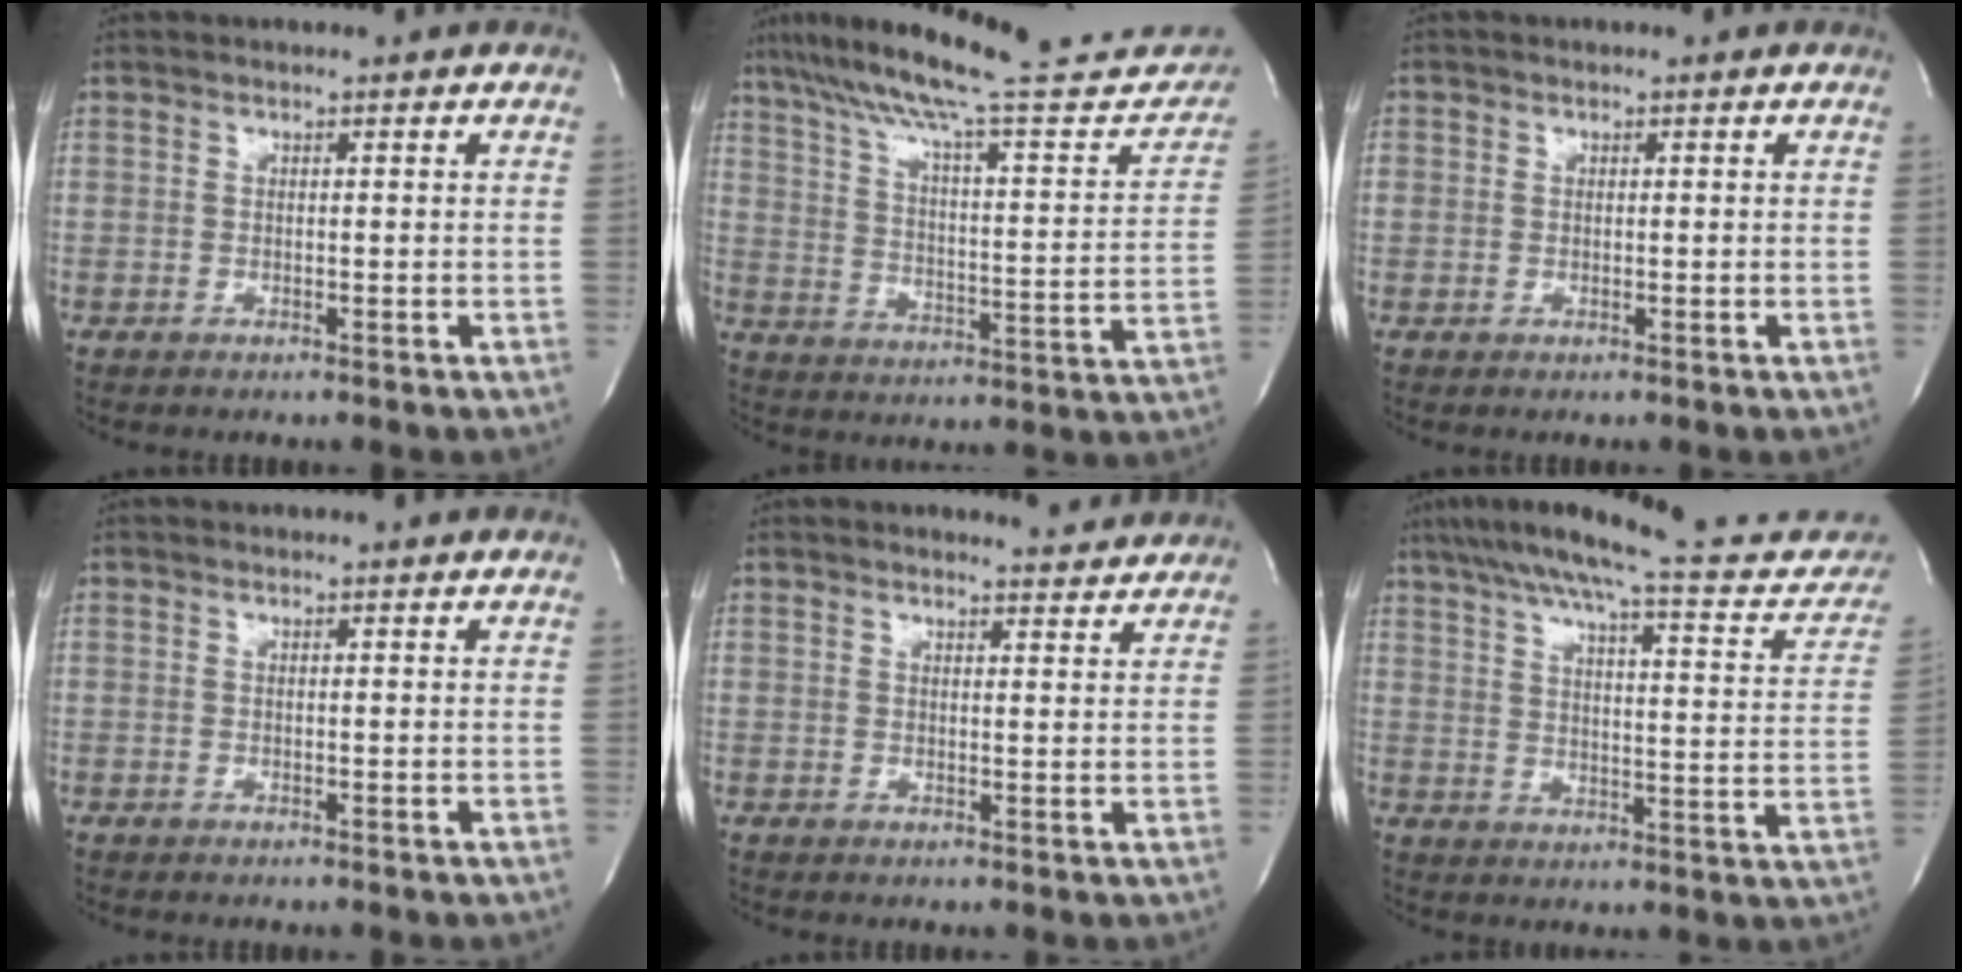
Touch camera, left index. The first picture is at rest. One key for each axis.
{"total": 27.6, "fx": 23.5, "fy": 3.7, "fz": 14.0, "tx": -0.215, "ty": -0.011, "tz": 0.319}
{"total": 1.0, "fx": 0.2, "fy": 0.9, "fz": 0.2, "tx": 0.006, "ty": 0.003, "tz": 0.001}
{"total": 0.0}
{"total": 3.0, "fx": 3.0, "fy": 0.4, "fz": 0.1, "tx": -0.003, "ty": -0.015, "tz": 0.031}
{"total": 22.2, "fx": 19.5, "fy": 2.9, "fz": 10.3, "tx": -0.152, "ty": -0.011, "tz": 0.250}